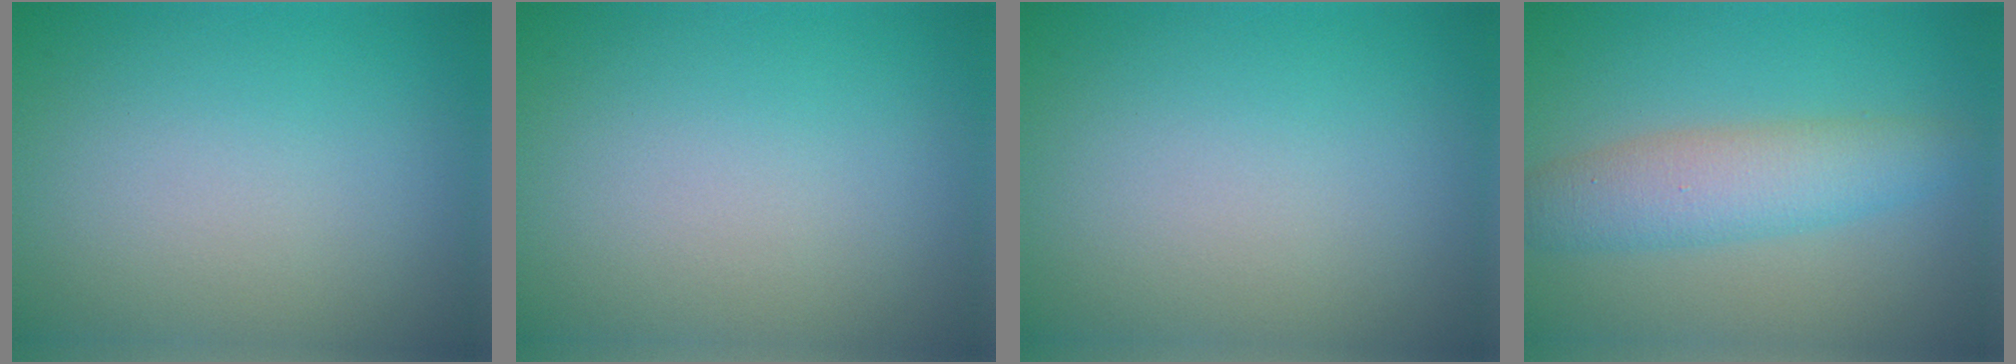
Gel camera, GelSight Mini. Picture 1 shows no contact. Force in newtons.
{"total": 0.0}
{"total": 0.0}
{"total": 4.6, "press": 4.6, "slide": 0.1}